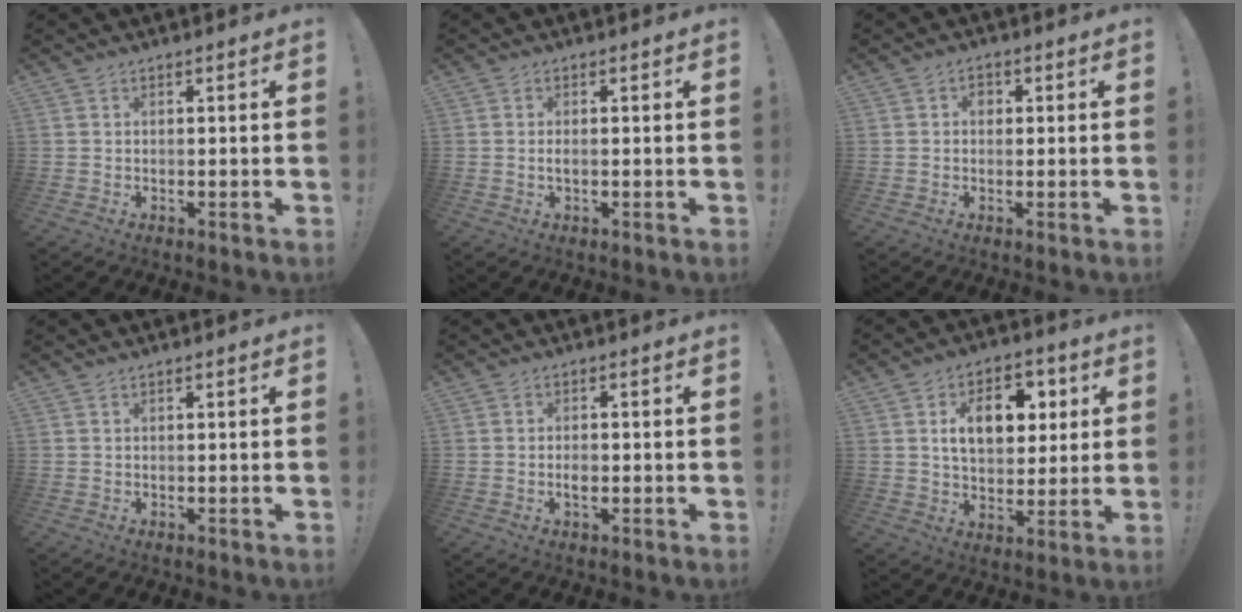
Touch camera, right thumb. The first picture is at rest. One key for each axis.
{"total": 1.2, "fx": -0.2, "fy": 0.3, "fz": 1.2, "tx": -0.023, "ty": 0.002, "tz": -0.004}
{"total": 2.4, "fx": 0.3, "fy": 1.9, "fz": 1.4, "tx": -0.014, "ty": -0.001, "tz": 0.002}
{"total": 0.0}
{"total": 2.3, "fx": -0.7, "fy": 1.2, "fz": 1.9, "tx": -0.026, "ty": -0.006, "tz": -0.017}
{"total": 13.0, "fx": 4.3, "fy": 9.0, "fz": 8.4, "tx": -0.118, "ty": -0.005, "tz": 0.079}